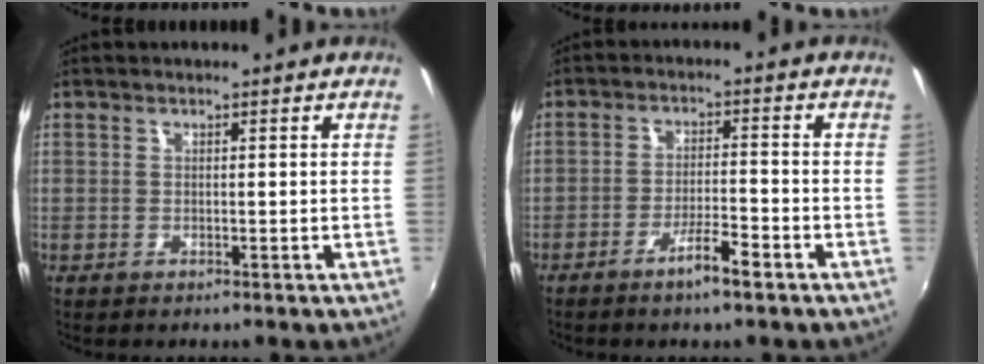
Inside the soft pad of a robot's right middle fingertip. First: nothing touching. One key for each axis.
{"total": 4.8, "fx": -3.6, "fy": 0.3, "fz": 3.2, "tx": -0.070, "ty": 0.000, "tz": -0.060}